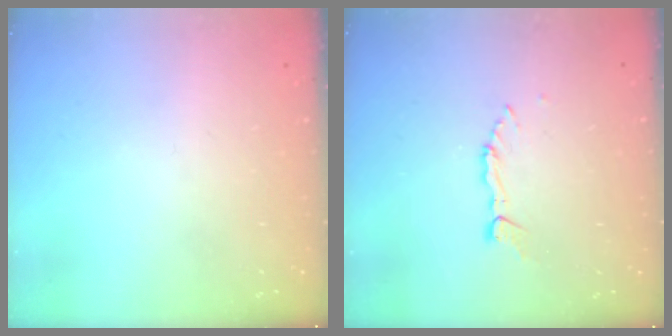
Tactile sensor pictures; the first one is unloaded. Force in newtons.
{"total": 4.9, "press": 4.9, "slide": 0.2}